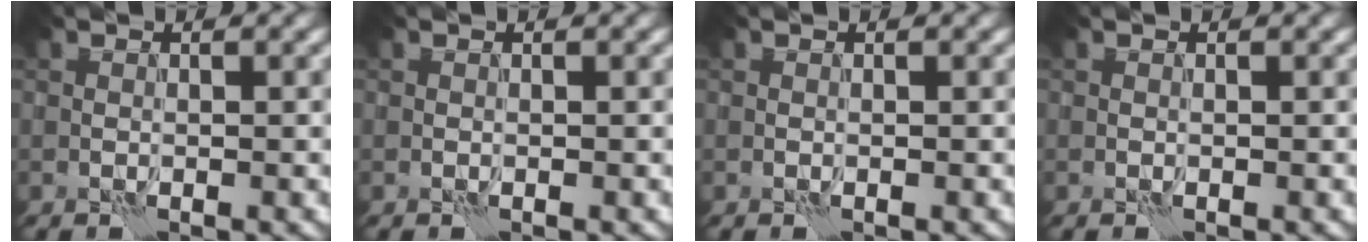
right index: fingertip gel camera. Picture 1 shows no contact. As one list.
[{"total": 0.0}, {"total": 0.0}, {"total": 0.0}]